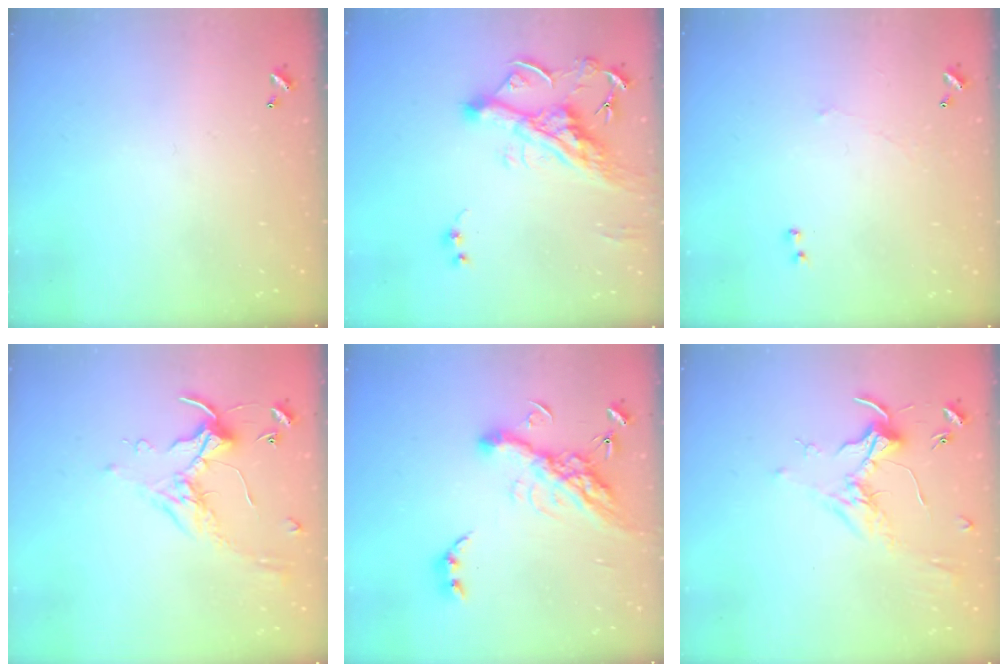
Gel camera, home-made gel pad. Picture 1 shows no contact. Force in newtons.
{"total": 10.4, "press": 10.3, "slide": 1.5}
{"total": 0.7, "press": 0.0, "slide": 0.7}
{"total": 0.7, "press": 0.6, "slide": 0.4}
{"total": 16.4, "press": 16.3, "slide": 2.0}
{"total": 1.6, "press": 1.4, "slide": 0.8}